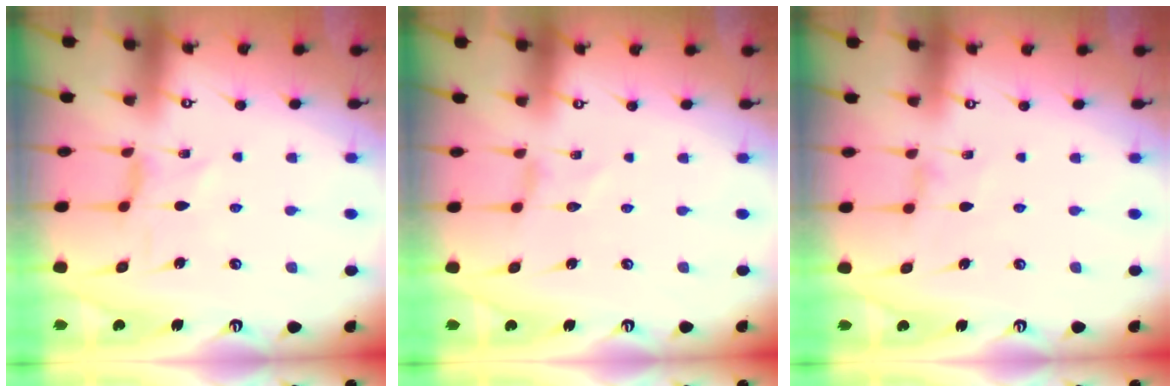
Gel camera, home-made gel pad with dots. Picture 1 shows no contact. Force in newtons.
{"total": 0.0}
{"total": 0.9, "press": 0.8, "slide": 0.4}